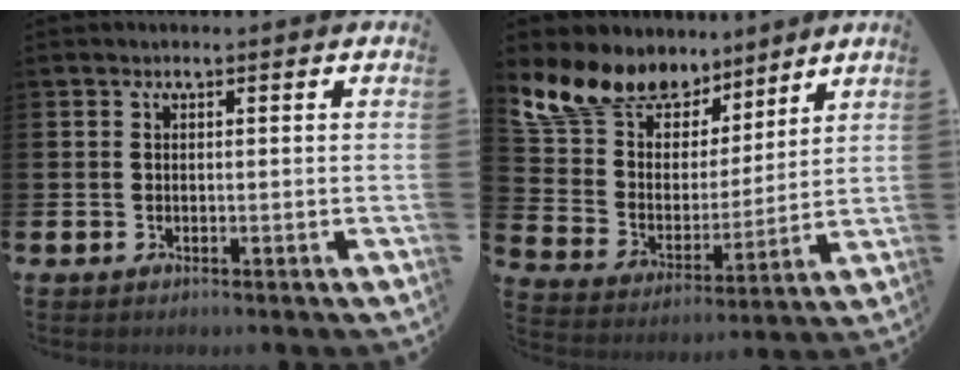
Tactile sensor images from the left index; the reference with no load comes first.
{"total": 11.6, "force": [10.3, 5.1, 1.7], "torque": [-0.090, -0.072, 0.189]}